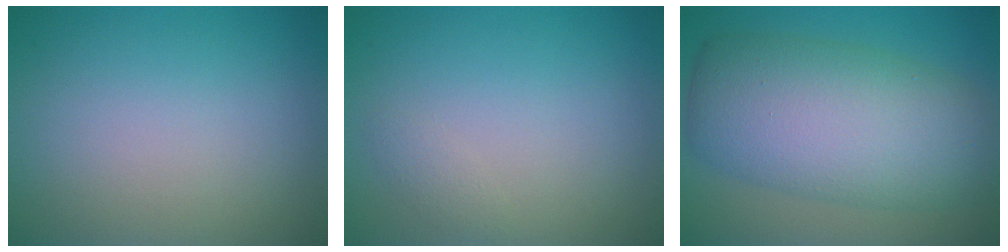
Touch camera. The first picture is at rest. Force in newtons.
{"total": 0.7, "press": 0.7, "slide": 0.0}
{"total": 10.5, "press": 10.5, "slide": 0.2}